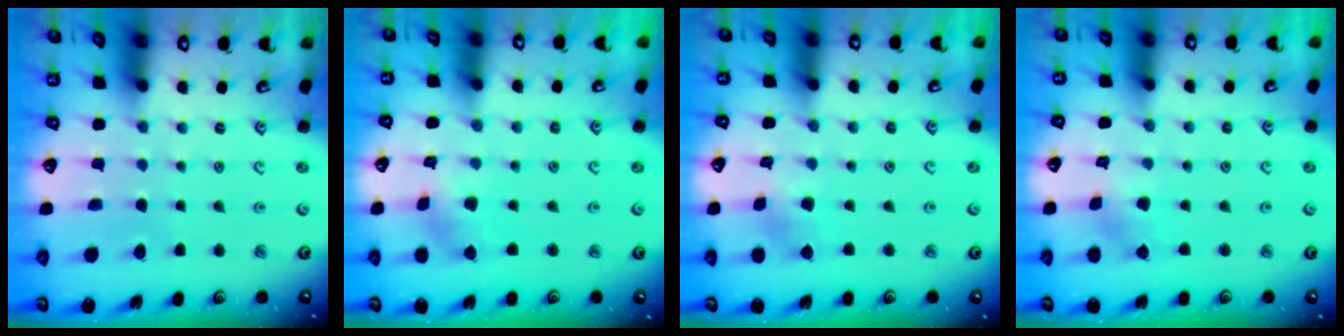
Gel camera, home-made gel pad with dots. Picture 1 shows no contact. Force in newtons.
{"total": 1.4, "press": 1.4, "slide": 0.2}
{"total": 1.2, "press": 1.2, "slide": 0.1}
{"total": 0.6, "press": 0.5, "slide": 0.2}